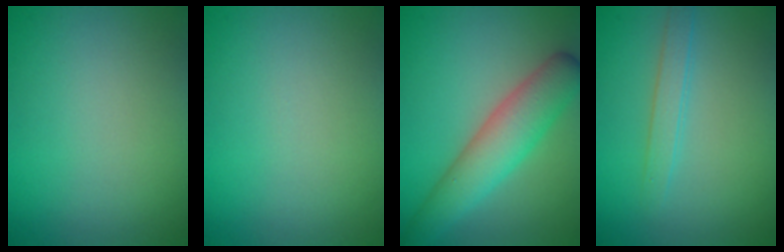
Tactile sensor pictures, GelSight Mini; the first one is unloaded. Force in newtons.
{"total": 0.0}
{"total": 5.4, "press": 5.4, "slide": 0.4}
{"total": 1.7, "press": 1.7, "slide": 0.0}